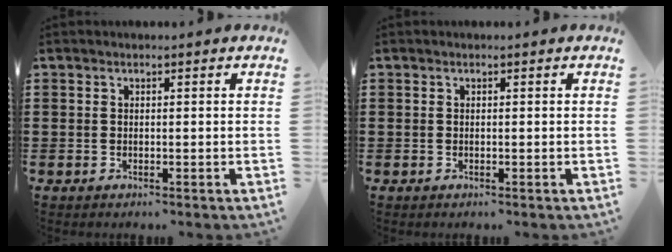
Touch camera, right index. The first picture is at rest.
{"total": 0.0}